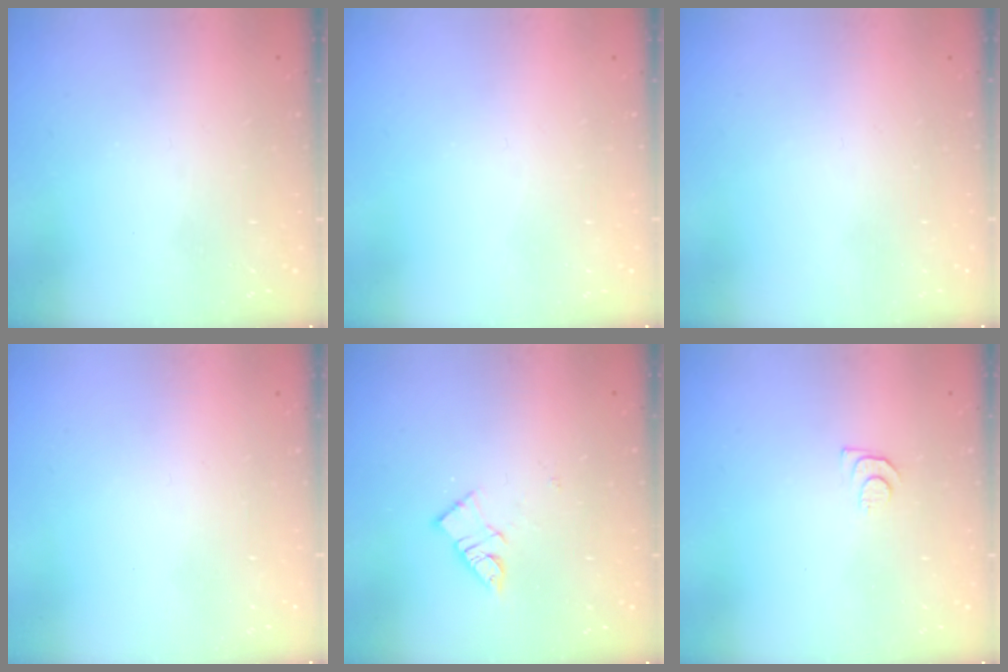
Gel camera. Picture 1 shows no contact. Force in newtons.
{"total": 0.0}
{"total": 1.5, "press": 1.5, "slide": 0.1}
{"total": 1.8, "press": 1.8, "slide": 0.2}
{"total": 9.1, "press": 9.1, "slide": 0.4}
{"total": 5.4, "press": 5.4, "slide": 0.7}